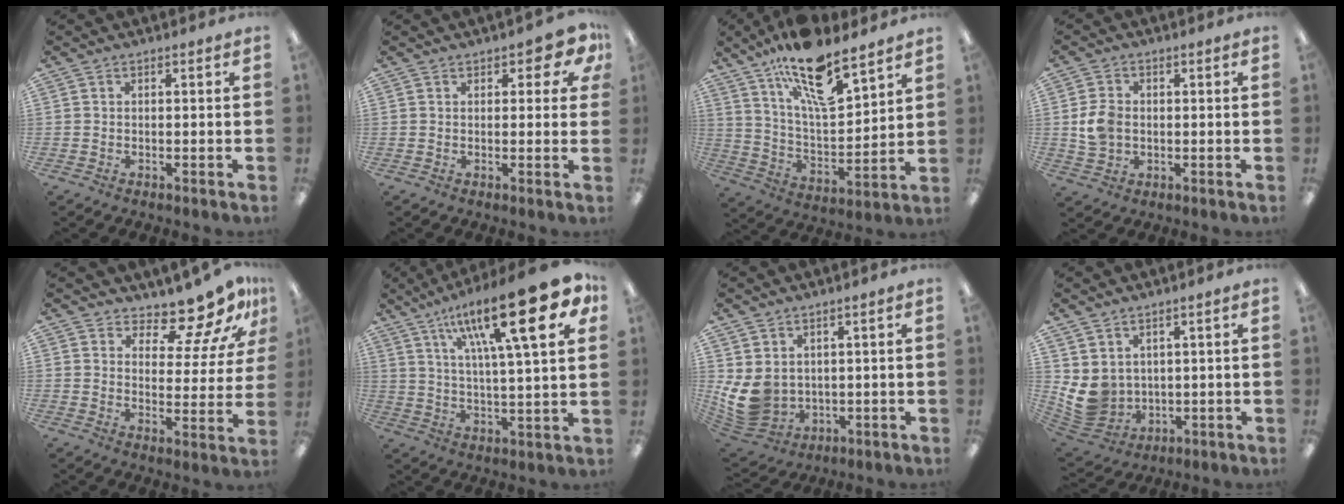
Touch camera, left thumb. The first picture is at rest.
{"total": 4.9, "force": [2.5, 2.6, 3.3], "torque": [-0.035, -0.004, 0.042]}
{"total": 18.9, "force": [13.4, 6.6, 11.6], "torque": [-0.197, -0.076, 0.228]}
{"total": 6.3, "force": [0.1, 5.0, 3.9], "torque": [-0.078, 0.006, 0.003]}
{"total": 12.6, "force": [11.0, 3.9, 4.9], "torque": [-0.079, -0.090, 0.192]}
{"total": 23.3, "force": [12.6, 5.5, 18.8], "torque": [-0.289, -0.065, 0.190]}
{"total": 8.9, "force": [1.9, 6.9, 5.3], "torque": [-0.148, -0.022, 0.041]}
{"total": 7.8, "force": [2.6, 6.5, 3.5], "torque": [-0.111, -0.023, 0.058]}